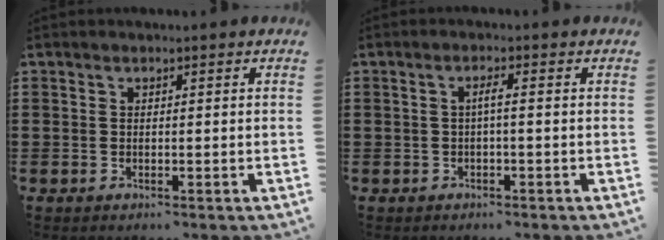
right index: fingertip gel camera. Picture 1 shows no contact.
{"total": 1.7, "force": [-0.4, -0.1, 1.6], "torque": [-0.031, -0.001, -0.011]}